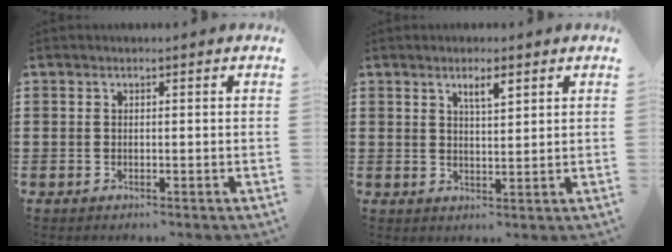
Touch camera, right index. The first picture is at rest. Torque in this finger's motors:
{"motor_torque": [0.03, 0.00, 0.09, 0.03]}